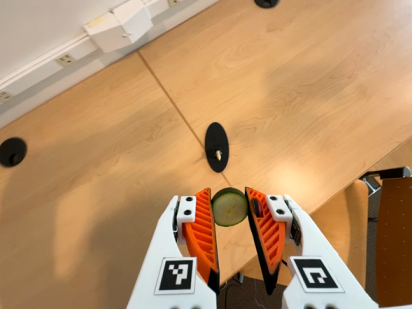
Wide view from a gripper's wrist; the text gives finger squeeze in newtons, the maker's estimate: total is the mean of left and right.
{"total": 7.6, "left": 7.7, "right": 7.6}